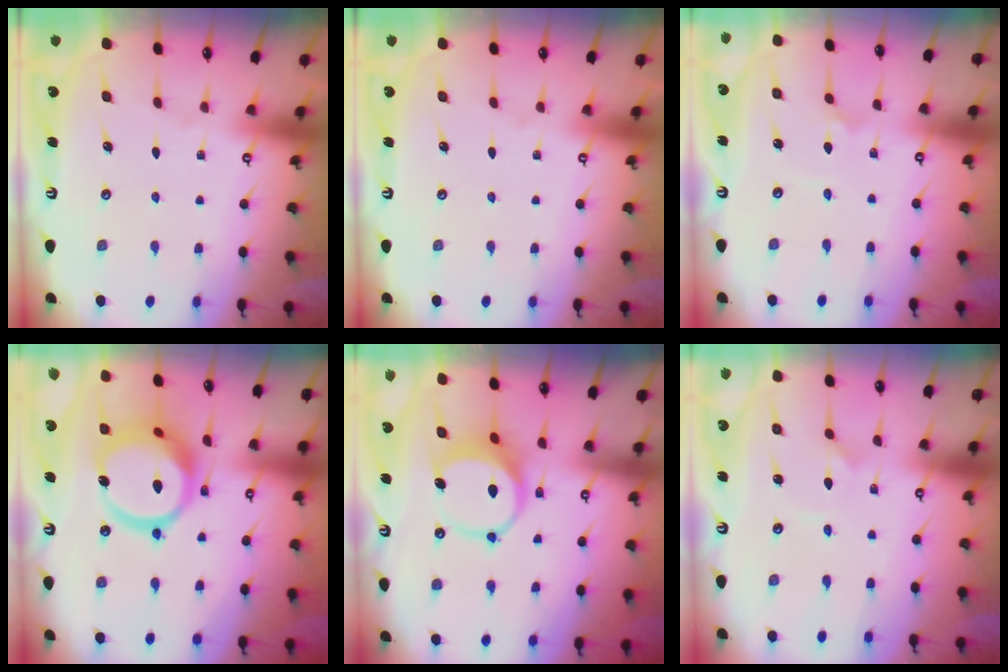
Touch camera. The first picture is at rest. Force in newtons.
{"total": 0.0}
{"total": 1.1, "press": 1.0, "slide": 0.2}
{"total": 19.1, "press": 18.9, "slide": 2.3}
{"total": 8.8, "press": 8.7, "slide": 1.2}
{"total": 2.1, "press": 2.1, "slide": 0.5}